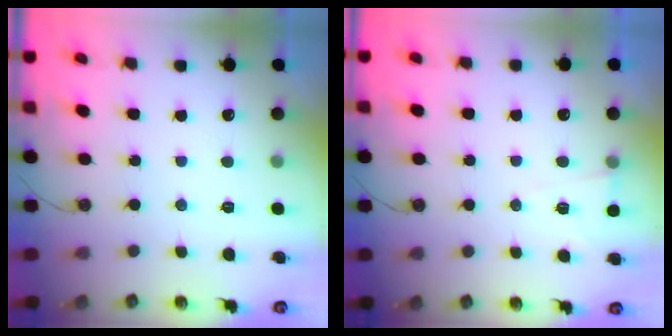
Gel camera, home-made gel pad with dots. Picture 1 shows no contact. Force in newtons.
{"total": 4.9, "press": 4.3, "slide": 2.3}